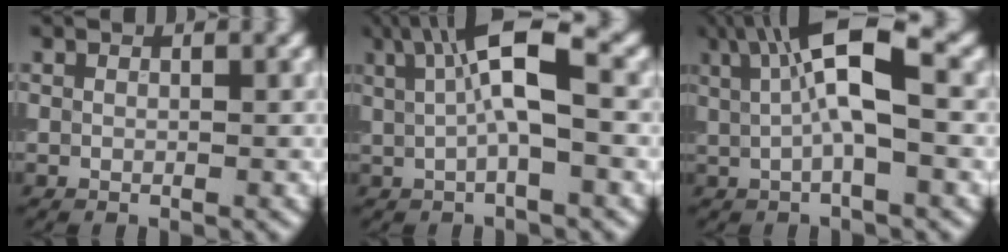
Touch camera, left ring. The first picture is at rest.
{"total": 6.3, "force": [1.4, 1.6, 6.0], "torque": [-0.099, 0.012, 0.019]}
{"total": 7.3, "force": [1.7, 1.9, 6.8], "torque": [-0.115, 0.014, 0.022]}